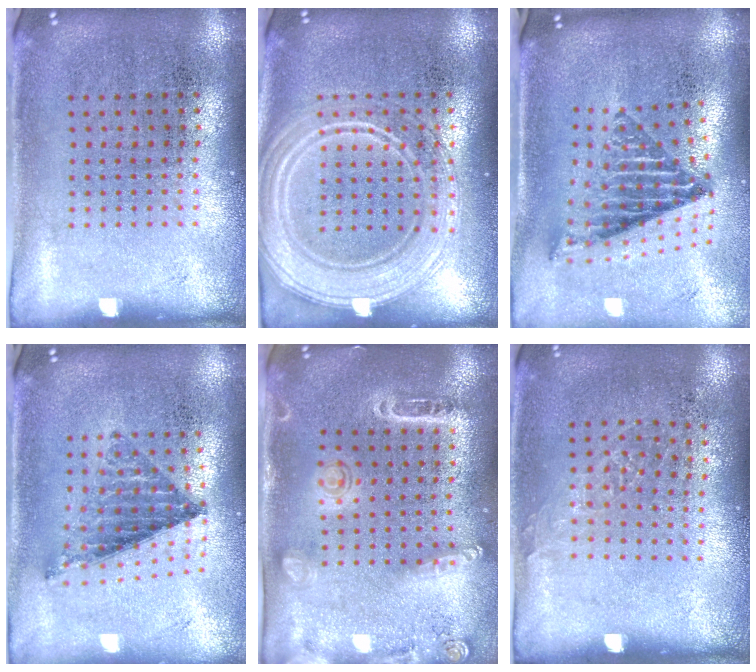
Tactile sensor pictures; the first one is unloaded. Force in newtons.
{"total": 3.8, "press": 3.7, "slide": 0.6}
{"total": 1.9, "press": 1.5, "slide": 1.2}
{"total": 0.8, "press": 0.8, "slide": 0.2}
{"total": 1.5, "press": 1.5, "slide": 0.5}
{"total": 0.9, "press": 0.8, "slide": 0.4}